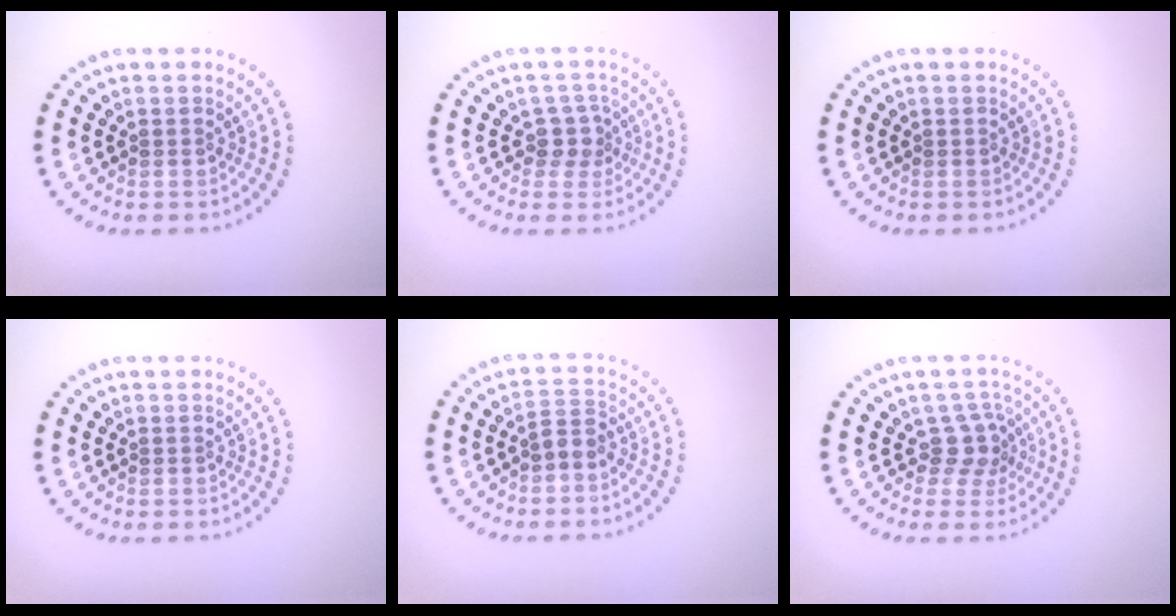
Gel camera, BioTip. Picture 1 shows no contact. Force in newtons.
{"total": 1.8, "press": 1.5, "slide": 1.1}
{"total": 0.0}
{"total": 0.0}
{"total": 1.5, "press": 1.3, "slide": 0.8}
{"total": 2.6, "press": 2.0, "slide": 1.6}